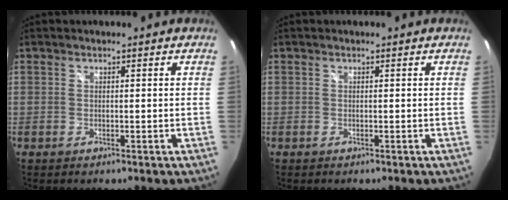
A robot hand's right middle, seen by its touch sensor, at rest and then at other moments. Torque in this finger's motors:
{"motor_torque": [0.08, -0.15, 0.00, 0.01]}